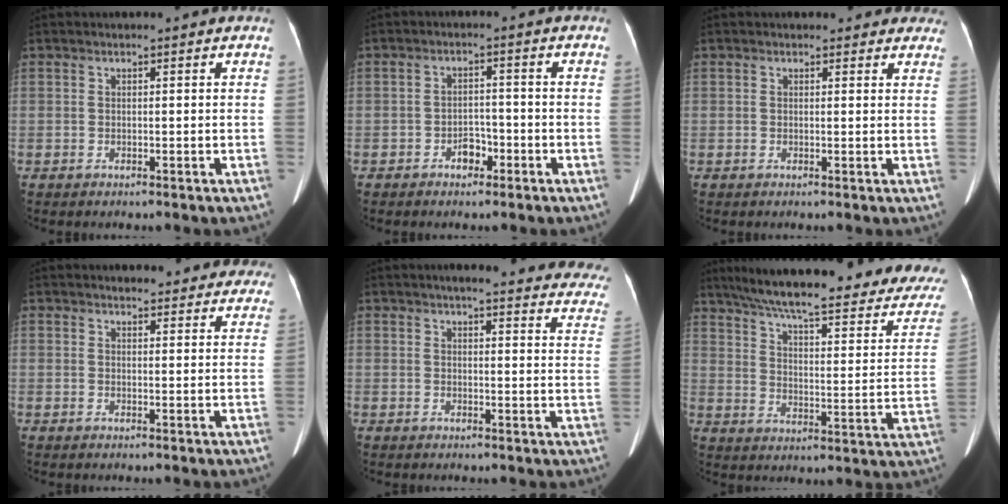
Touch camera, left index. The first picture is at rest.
{"total": 2.8, "force": [-1.7, 1.7, 1.4], "torque": [-0.019, 0.007, -0.027]}
{"total": 5.8, "force": [5.2, 2.3, 1.0], "torque": [0.018, -0.002, 0.035]}
{"total": 11.1, "force": [10.3, 3.0, 3.1], "torque": [-0.004, 0.002, 0.100]}
{"total": 23.8, "force": [22.0, 3.5, 8.6], "torque": [-0.090, -0.063, 0.230]}
{"total": 32.8, "force": [26.5, 6.2, 18.3], "torque": [-0.254, -0.030, 0.329]}